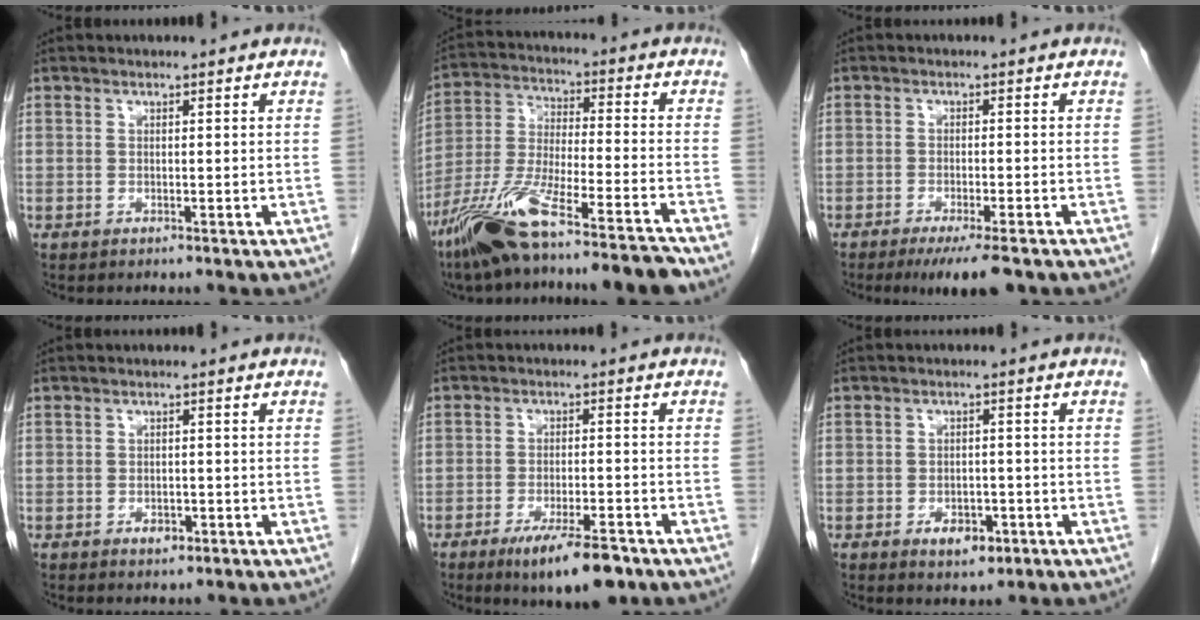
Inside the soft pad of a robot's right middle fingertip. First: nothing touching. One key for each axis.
{"total": 16.4, "fx": -12.6, "fy": 0.3, "fz": 10.4, "tx": -0.218, "ty": -0.020, "tz": -0.226}
{"total": 6.9, "fx": -5.0, "fy": 0.9, "fz": 4.6, "tx": -0.060, "ty": -0.013, "tz": -0.073}
{"total": 1.9, "fx": -0.9, "fy": 1.2, "fz": 1.1, "tx": -0.015, "ty": 0.003, "tz": -0.008}
{"total": 9.1, "fx": -6.0, "fy": 2.1, "fz": 6.5, "tx": -0.101, "ty": -0.011, "tz": -0.090}
{"total": 4.2, "fx": -2.0, "fy": 2.5, "fz": 2.7, "tx": -0.037, "ty": 0.004, "tz": -0.021}